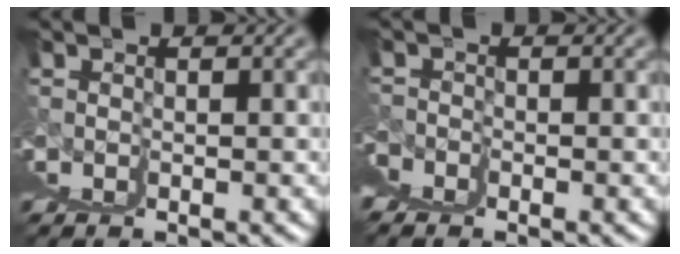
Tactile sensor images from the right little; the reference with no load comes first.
{"total": 2.6, "force": [1.0, -2.3, -0.7], "torque": [0.025, 0.013, 0.018]}